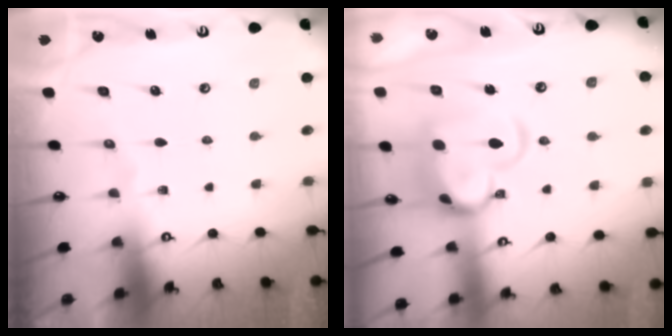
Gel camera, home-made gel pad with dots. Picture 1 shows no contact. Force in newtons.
{"total": 10.4, "press": 10.2, "slide": 2.0}